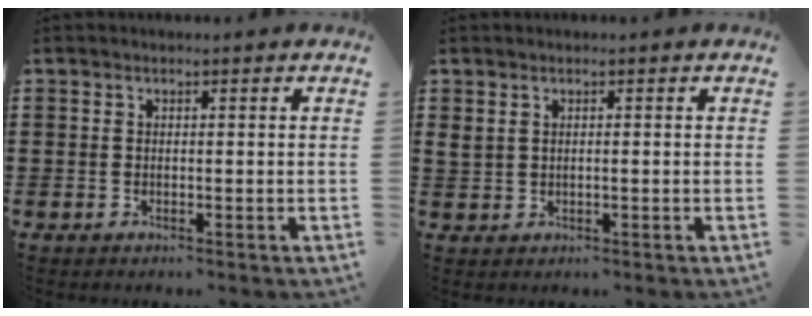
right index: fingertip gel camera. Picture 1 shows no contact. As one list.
[{"total": 1.0, "force": [0.4, 0.4, 0.8], "torque": [-0.019, 0.002, 0.006]}]